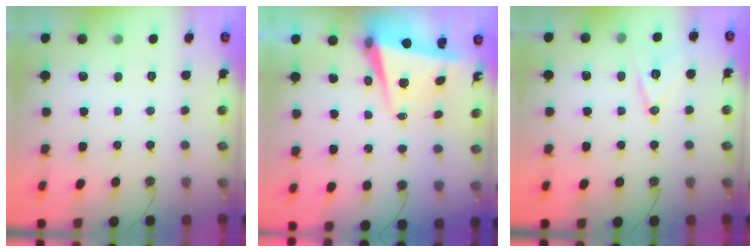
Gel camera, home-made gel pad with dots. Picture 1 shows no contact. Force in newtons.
{"total": 6.1, "press": 6.0, "slide": 0.8}
{"total": 11.2, "press": 10.7, "slide": 3.3}